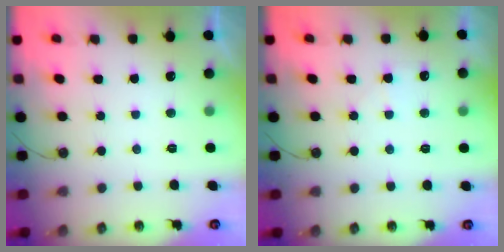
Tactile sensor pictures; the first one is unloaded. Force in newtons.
{"total": 4.8, "press": 4.8, "slide": 0.6}